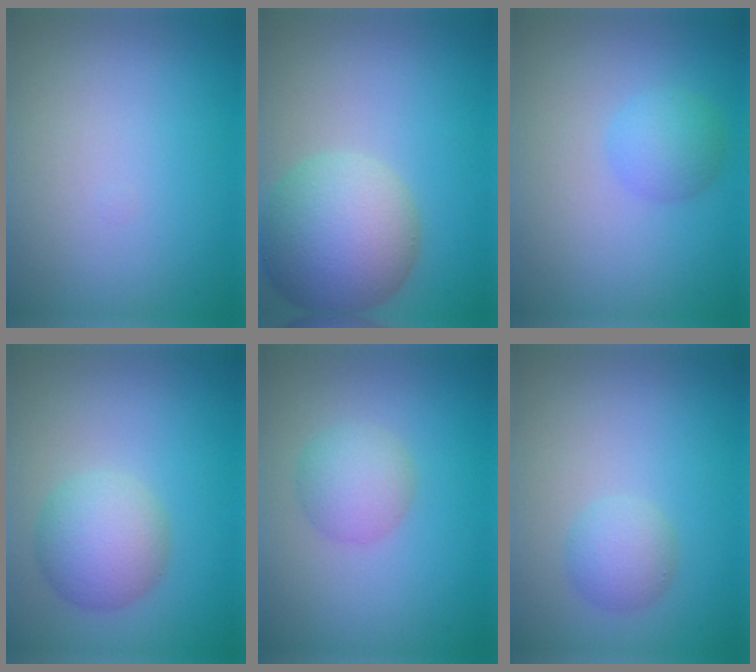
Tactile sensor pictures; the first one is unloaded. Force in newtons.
{"total": 8.2, "press": 8.2, "slide": 0.4}
{"total": 2.3, "press": 2.3, "slide": 0.1}
{"total": 4.4, "press": 4.4, "slide": 0.0}
{"total": 2.8, "press": 2.8, "slide": 0.1}
{"total": 2.2, "press": 2.2, "slide": 0.2}